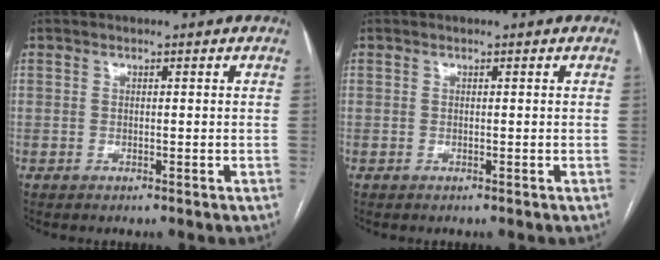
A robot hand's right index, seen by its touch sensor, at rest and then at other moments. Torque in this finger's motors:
{"motor_torque": [0.00, 0.00, 0.00, 0.00]}